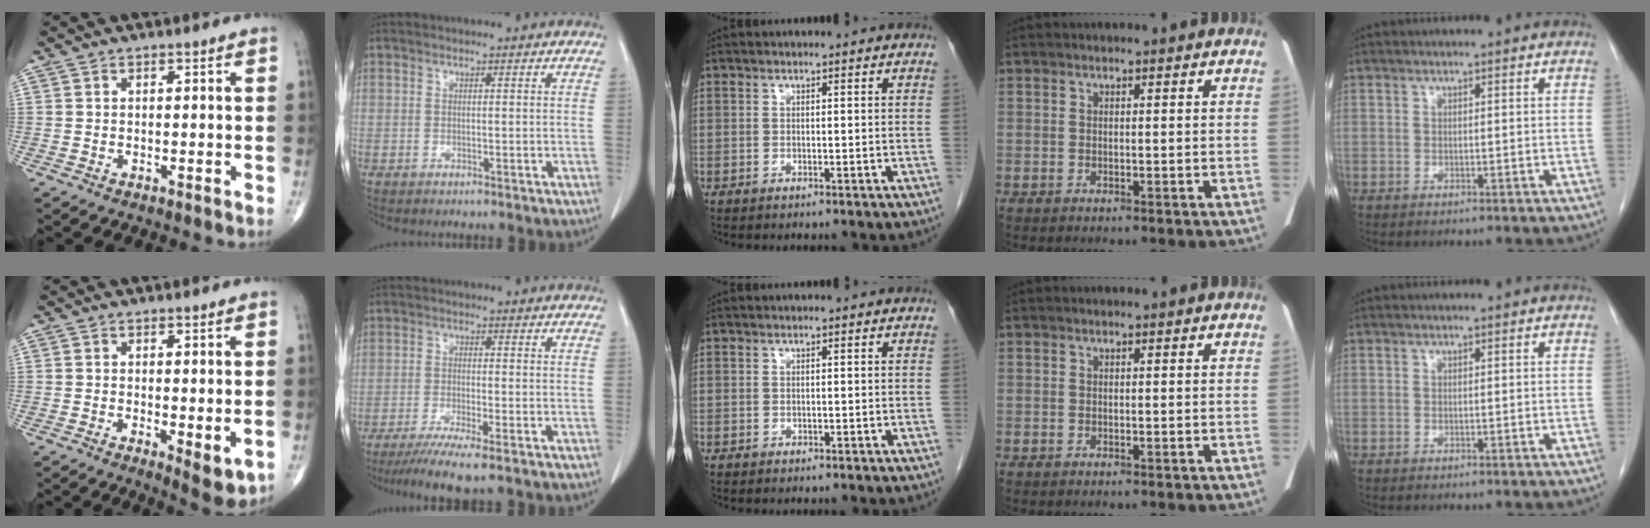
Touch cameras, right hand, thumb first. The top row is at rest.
{"thumb": {"total": 5.6, "force": [-1.0, 2.1, 5.1], "torque": [-0.071, -0.018, -0.011]}, "index": {"total": 6.6, "force": [-4.9, -0.2, 4.5], "torque": [-0.069, -0.016, -0.080]}}